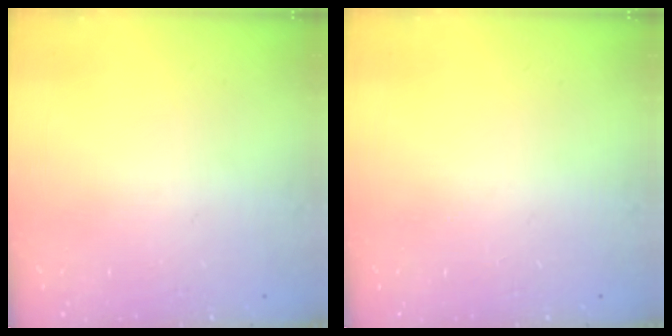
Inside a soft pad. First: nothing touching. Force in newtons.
{"total": 0.0}